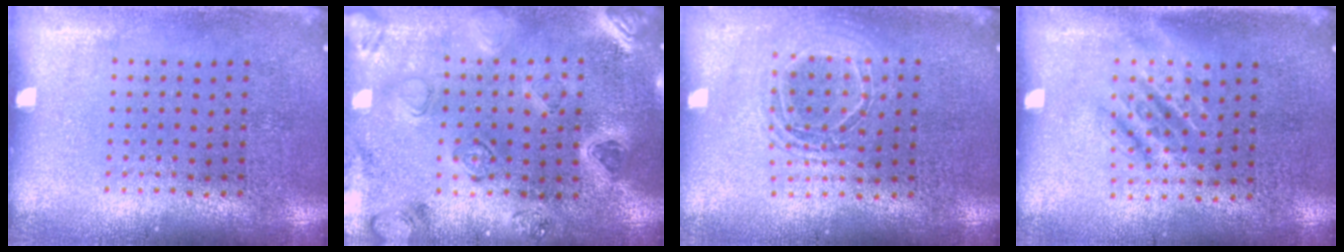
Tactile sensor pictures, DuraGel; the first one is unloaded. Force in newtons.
{"total": 1.8, "press": 1.7, "slide": 0.2}
{"total": 1.7, "press": 1.5, "slide": 0.9}
{"total": 1.4, "press": 1.2, "slide": 0.7}